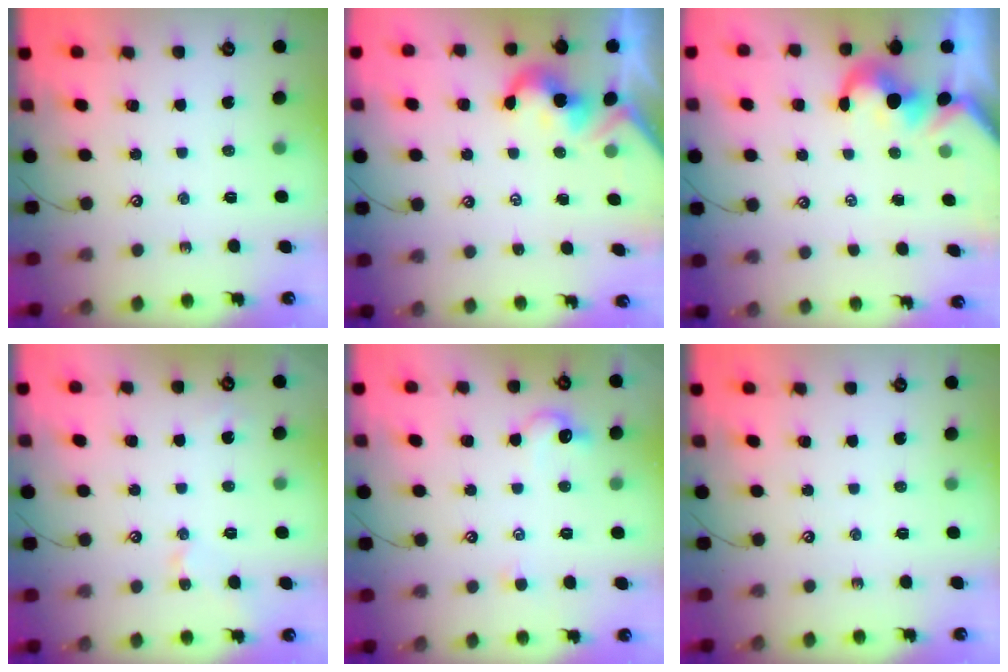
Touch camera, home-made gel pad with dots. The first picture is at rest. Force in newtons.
{"total": 2.1, "press": 2.1, "slide": 0.4}
{"total": 1.4, "press": 1.1, "slide": 0.9}
{"total": 2.6, "press": 2.6, "slide": 0.1}
{"total": 3.0, "press": 2.9, "slide": 0.6}
{"total": 0.0}